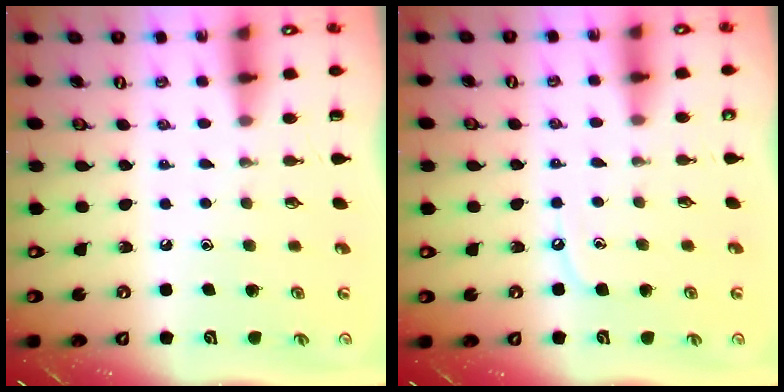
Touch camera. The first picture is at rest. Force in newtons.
{"total": 3.8, "press": 3.8, "slide": 0.6}